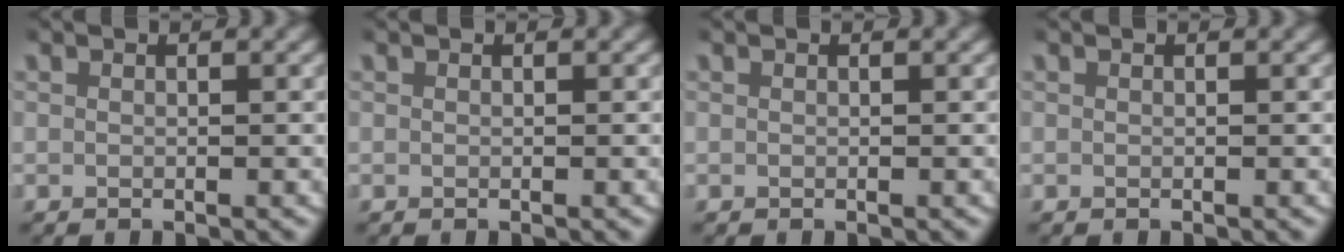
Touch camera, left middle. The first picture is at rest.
{"total": 0.0}
{"total": 0.0}
{"total": 0.0}